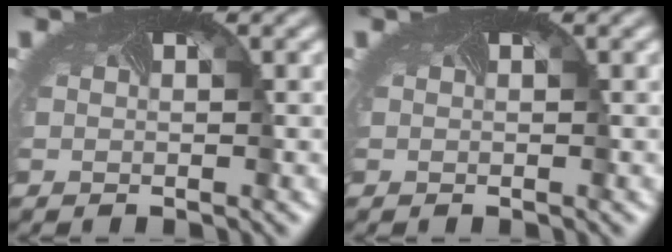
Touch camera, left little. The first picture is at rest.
{"total": 0.0}